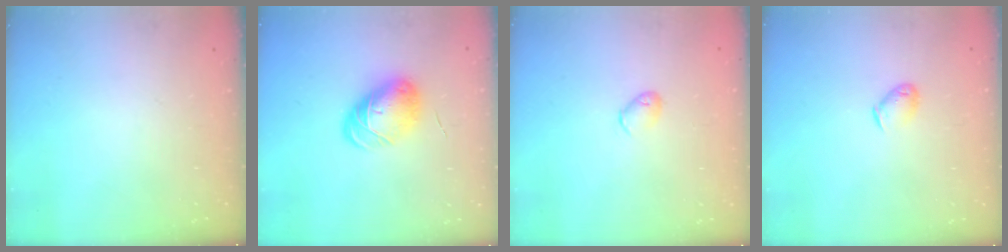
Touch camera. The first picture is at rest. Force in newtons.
{"total": 9.7, "press": 9.7, "slide": 0.1}
{"total": 4.6, "press": 4.5, "slide": 1.1}
{"total": 3.9, "press": 3.9, "slide": 0.6}